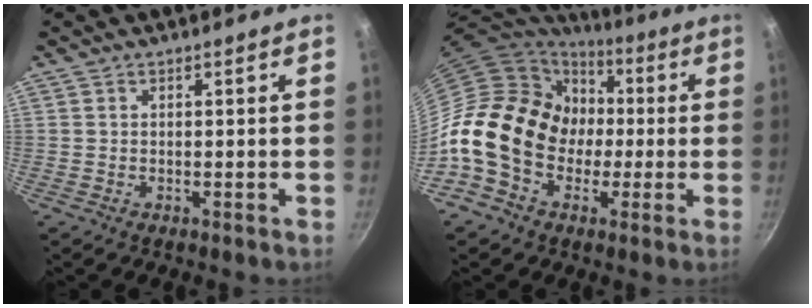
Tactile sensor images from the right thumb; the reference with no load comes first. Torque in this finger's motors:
{"motor_torque": [1.00, 2.03, 1.42, -1.36, 0.39]}